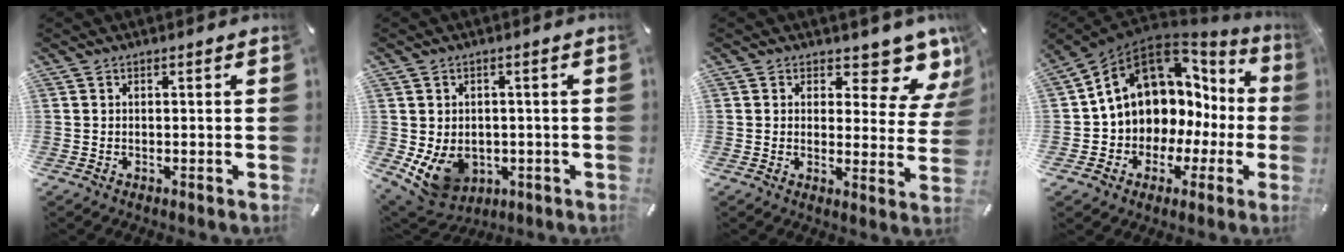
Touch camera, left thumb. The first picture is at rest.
{"total": 8.8, "force": [-1.7, 7.5, 4.4], "torque": [-0.094, -0.006, -0.029]}
{"total": 9.8, "force": [7.0, 4.2, 5.3], "torque": [-0.053, -0.067, 0.117]}
{"total": 12.1, "force": [5.3, 9.5, 5.2], "torque": [-0.101, -0.053, 0.100]}